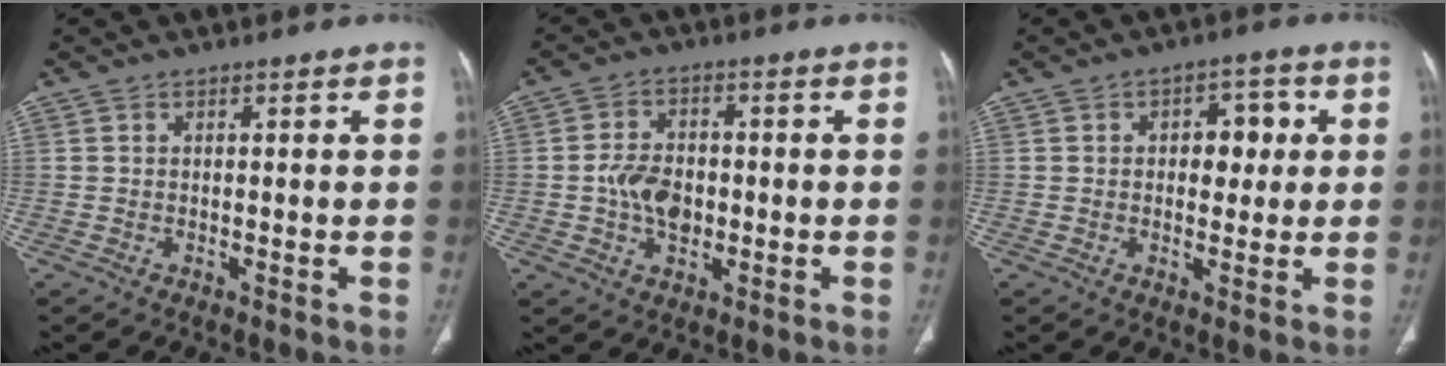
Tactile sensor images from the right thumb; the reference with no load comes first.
{"total": 7.3, "force": [-1.0, 5.0, 5.2], "torque": [-0.078, 0.010, -0.019]}
{"total": 6.6, "force": [1.1, 4.2, 4.9], "torque": [-0.032, 0.008, 0.012]}